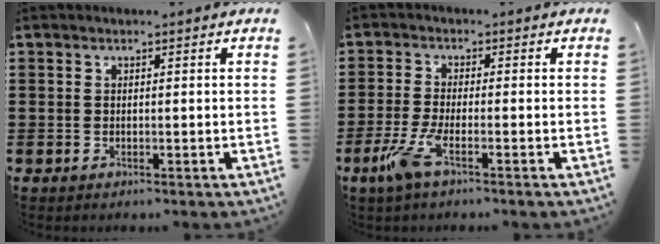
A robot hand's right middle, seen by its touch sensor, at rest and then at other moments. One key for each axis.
{"total": 5.3, "fx": -2.5, "fy": 0.8, "fz": 4.6, "tx": -0.117, "ty": -0.023, "tz": -0.053}